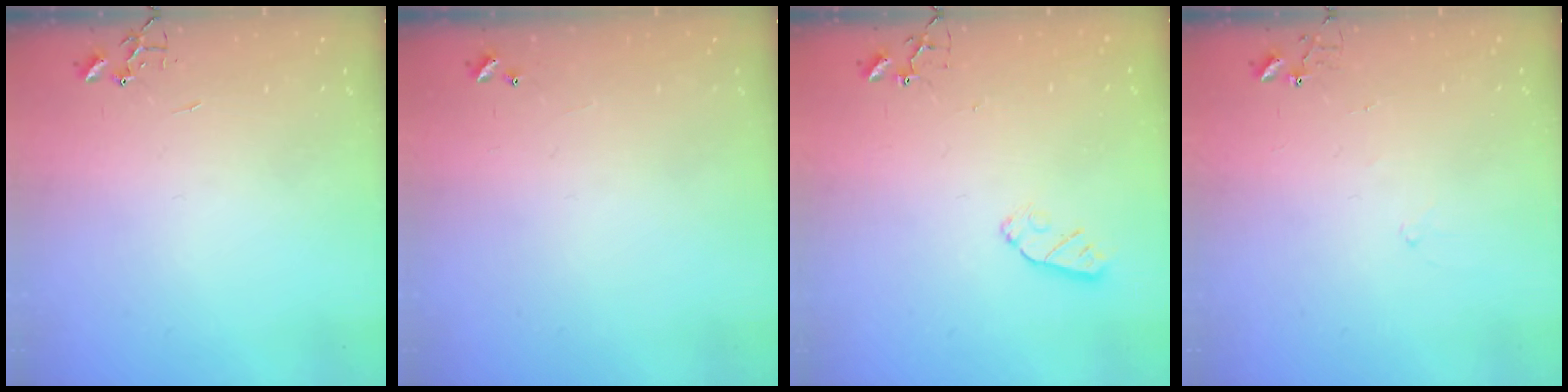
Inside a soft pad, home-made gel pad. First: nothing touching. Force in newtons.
{"total": 3.7, "press": 3.6, "slide": 0.4}
{"total": 4.9, "press": 4.8, "slide": 0.6}
{"total": 4.7, "press": 4.6, "slide": 0.4}